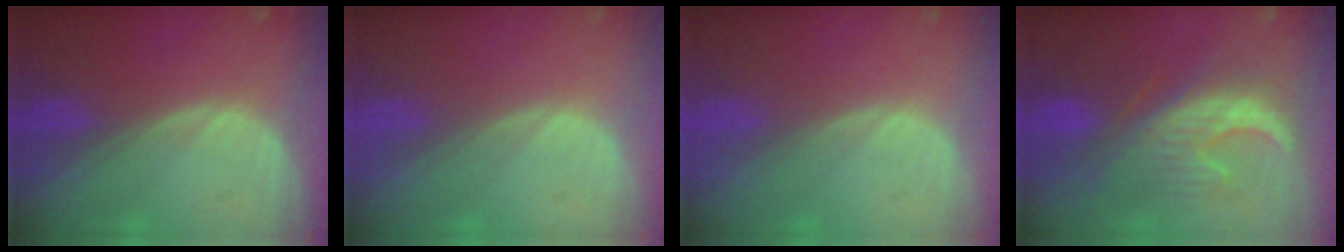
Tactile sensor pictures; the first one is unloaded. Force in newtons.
{"total": 0.0}
{"total": 0.0}
{"total": 9.1, "press": 9.1, "slide": 0.5}